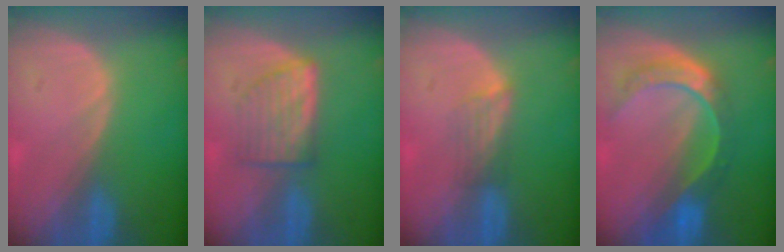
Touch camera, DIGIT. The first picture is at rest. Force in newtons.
{"total": 5.5, "press": 5.5, "slide": 0.4}
{"total": 2.8, "press": 2.5, "slide": 1.4}
{"total": 8.5, "press": 7.2, "slide": 4.6}